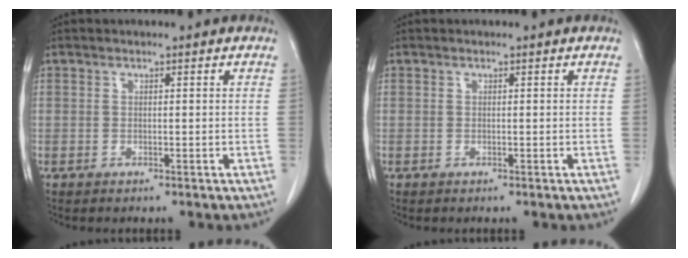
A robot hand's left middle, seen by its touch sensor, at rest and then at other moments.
{"total": 0.0}